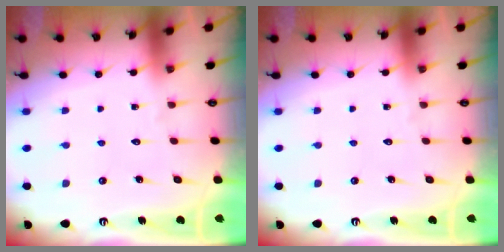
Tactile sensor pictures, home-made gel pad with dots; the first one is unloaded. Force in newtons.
{"total": 0.0}